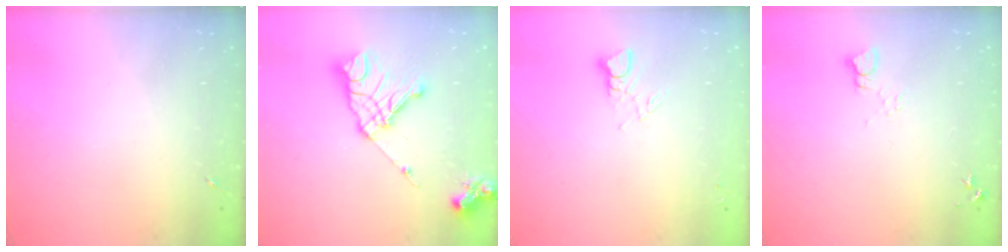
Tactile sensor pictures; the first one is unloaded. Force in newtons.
{"total": 18.6, "press": 18.5, "slide": 2.1}
{"total": 2.9, "press": 2.9, "slide": 0.2}
{"total": 3.5, "press": 3.5, "slide": 0.4}